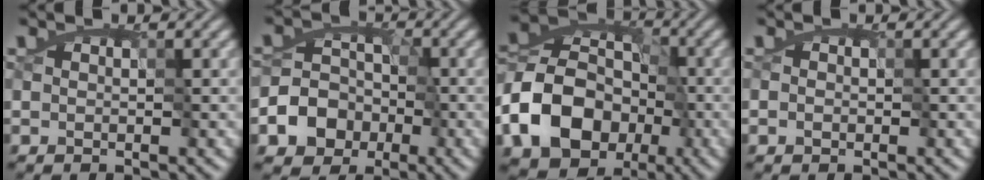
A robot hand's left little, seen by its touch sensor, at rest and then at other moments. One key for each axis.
{"total": 8.3, "fx": -5.0, "fy": 6.5, "fz": 1.0, "tx": -0.006, "ty": -0.009, "tz": -0.105}
{"total": 10.7, "fx": -5.5, "fy": 7.8, "fz": 5.0, "tx": -0.097, "ty": 0.001, "tz": -0.101}
{"total": 1.4, "fx": 0.2, "fy": 1.2, "fz": 0.8, "tx": -0.014, "ty": 0.011, "tz": 0.001}